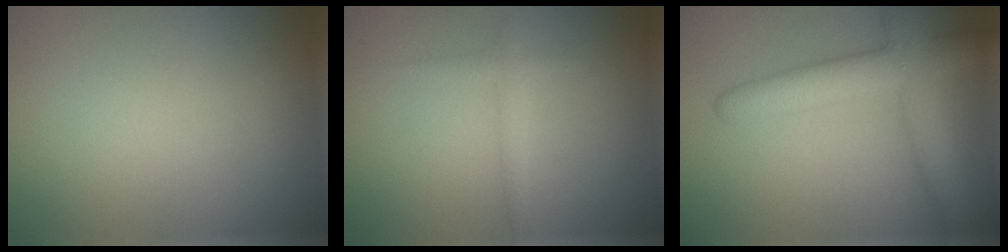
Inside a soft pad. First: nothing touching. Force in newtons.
{"total": 1.3, "press": 1.3, "slide": 0.1}
{"total": 6.2, "press": 6.2, "slide": 0.3}